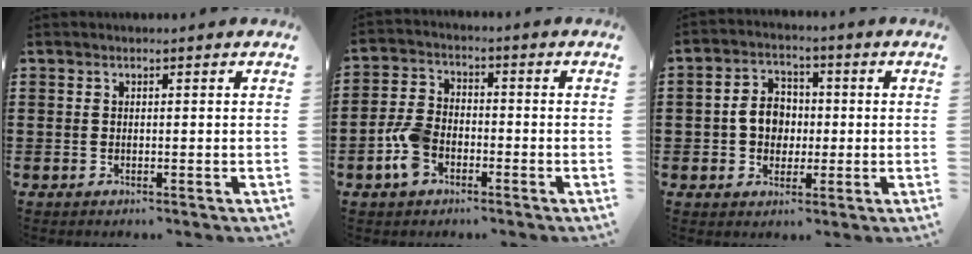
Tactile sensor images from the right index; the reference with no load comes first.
{"total": 6.3, "force": [-2.8, 3.7, 4.2], "torque": [-0.106, 0.006, -0.060]}
{"total": 5.7, "force": [-0.3, 4.7, 3.3], "torque": [-0.081, 0.013, -0.011]}